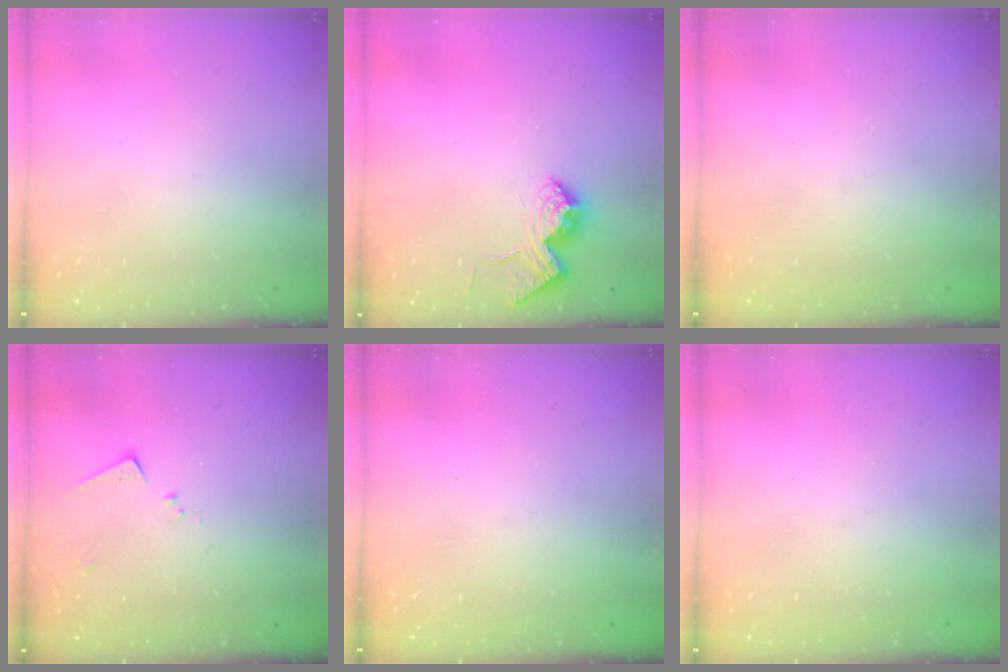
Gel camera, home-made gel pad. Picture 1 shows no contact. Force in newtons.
{"total": 15.0, "press": 15.0, "slide": 0.9}
{"total": 1.0, "press": 1.0, "slide": 0.1}
{"total": 6.9, "press": 6.9, "slide": 0.3}
{"total": 1.1, "press": 1.0, "slide": 0.1}
{"total": 0.9, "press": 0.9, "slide": 0.2}